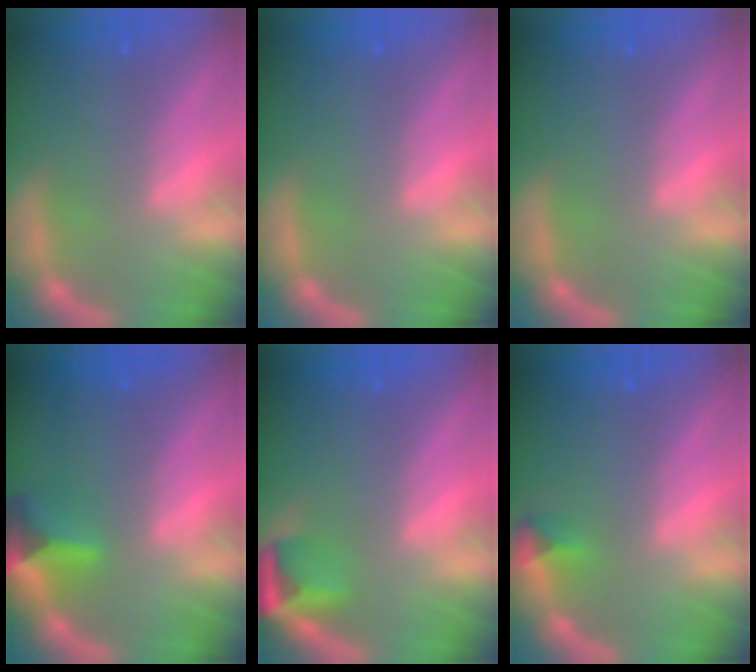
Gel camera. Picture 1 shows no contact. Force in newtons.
{"total": 0.0}
{"total": 0.0}
{"total": 4.5}
{"total": 3.4}
{"total": 1.4}